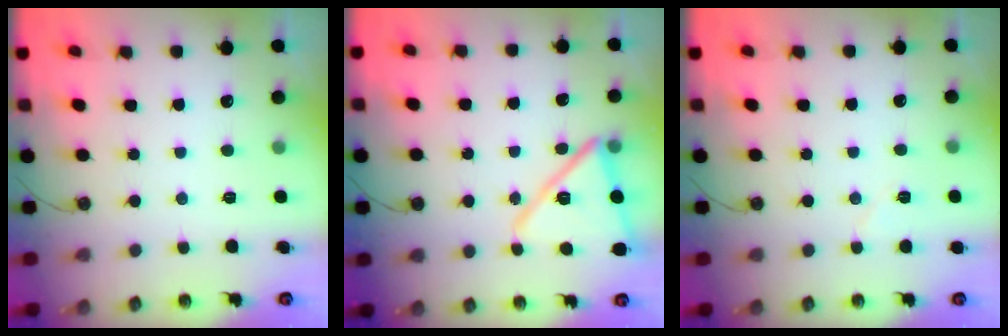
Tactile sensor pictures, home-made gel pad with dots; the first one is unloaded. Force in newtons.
{"total": 14.3, "press": 14.2, "slide": 1.5}
{"total": 4.1, "press": 3.7, "slide": 1.8}